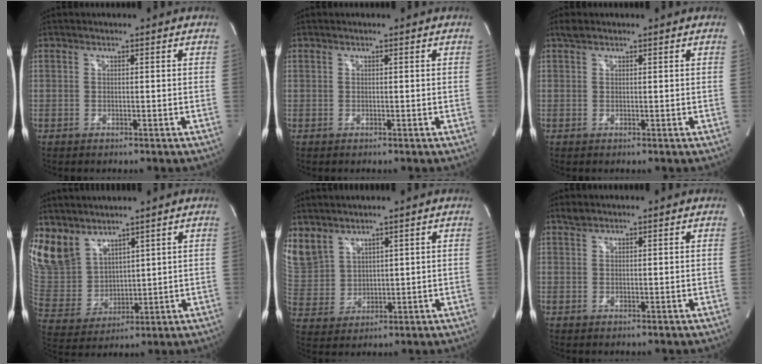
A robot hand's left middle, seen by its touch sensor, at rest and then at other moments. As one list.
[{"total": 0.0}, {"total": 1.3, "force": [1.0, 0.5, 0.6], "torque": [-0.017, 0.013, 0.022]}, {"total": 11.4, "force": [9.3, 5.7, 3.3], "torque": [-0.087, 0.002, 0.211]}, {"total": 12.4, "force": [8.6, 7.8, 4.3], "torque": [-0.144, 0.016, 0.196]}, {"total": 1.0, "force": [0.9, 0.3, 0.2], "torque": [-0.010, 0.007, 0.021]}]